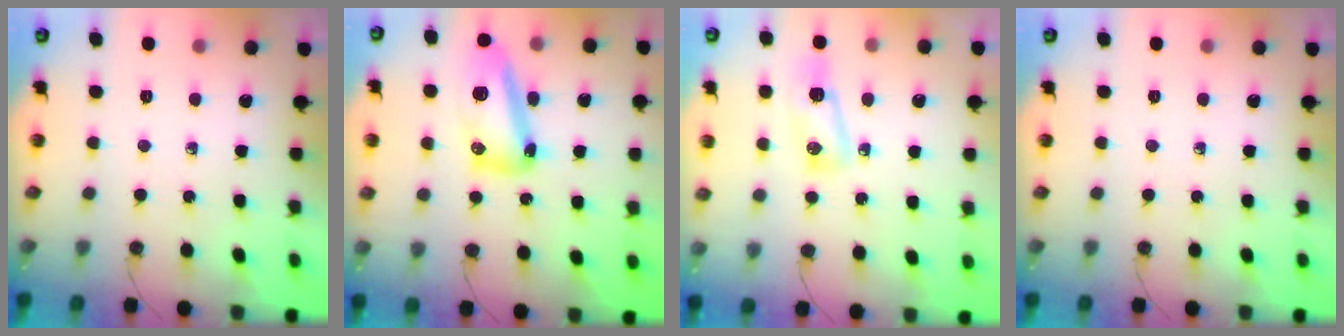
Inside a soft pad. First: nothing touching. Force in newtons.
{"total": 13.7, "press": 13.7, "slide": 1.2}
{"total": 9.1, "press": 7.8, "slide": 4.8}
{"total": 0.0}